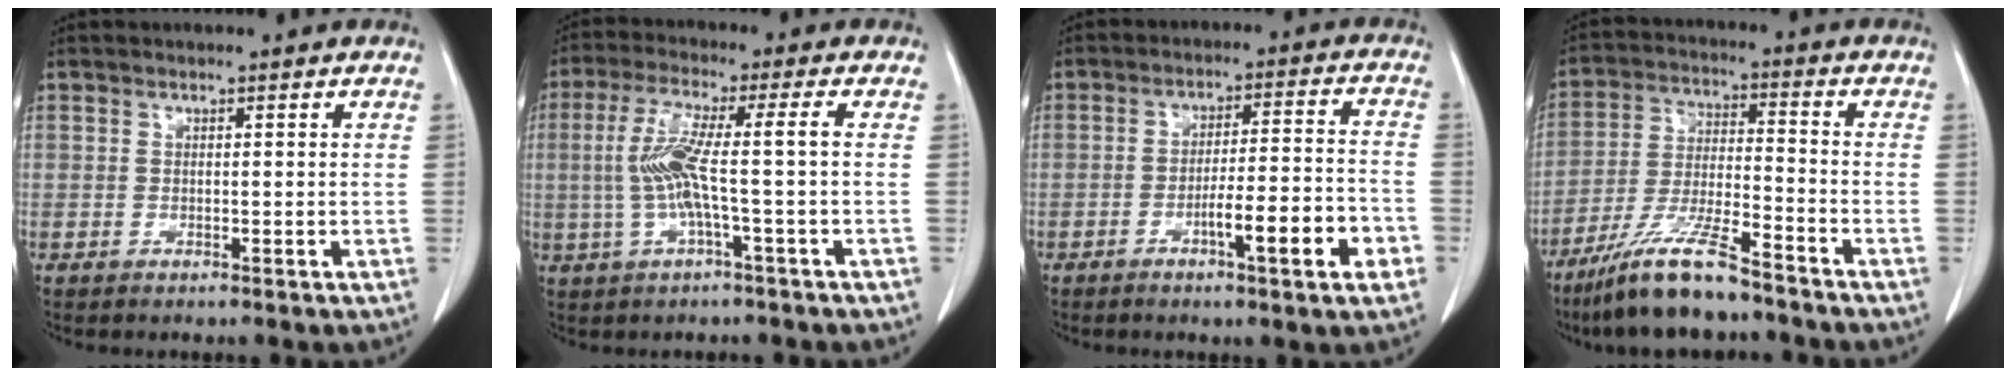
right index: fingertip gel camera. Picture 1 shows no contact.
{"total": 7.9, "force": [-0.7, -0.2, 7.8], "torque": [-0.168, 0.017, -0.014]}
{"total": 9.8, "force": [-4.3, 0.7, 8.8], "torque": [-0.129, 0.006, -0.063]}
{"total": 12.1, "force": [-9.3, 1.0, 7.7], "torque": [-0.151, -0.028, -0.173]}